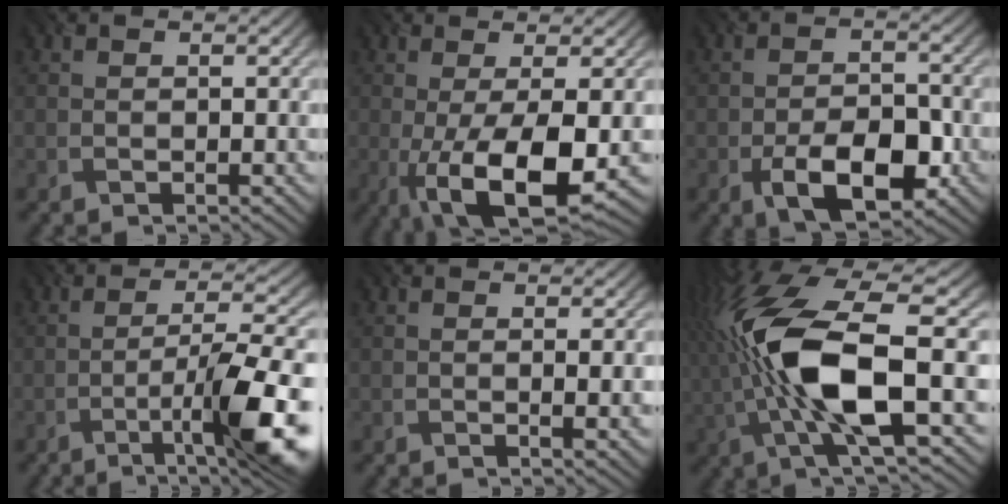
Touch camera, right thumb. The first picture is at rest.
{"total": 10.8, "force": [-2.7, 3.0, 10.0], "torque": [-0.182, -0.012, -0.033]}
{"total": 8.5, "force": [-3.6, 4.2, 6.4], "torque": [-0.111, -0.004, -0.063]}
{"total": 12.7, "force": [-5.1, 2.6, 11.3], "torque": [-0.166, 0.011, -0.079]}
{"total": 2.8, "force": [-0.1, 0.6, 2.7], "torque": [-0.041, 0.001, 0.000]}
{"total": 15.7, "force": [-0.8, 5.6, 14.6], "torque": [-0.321, 0.001, -0.016]}